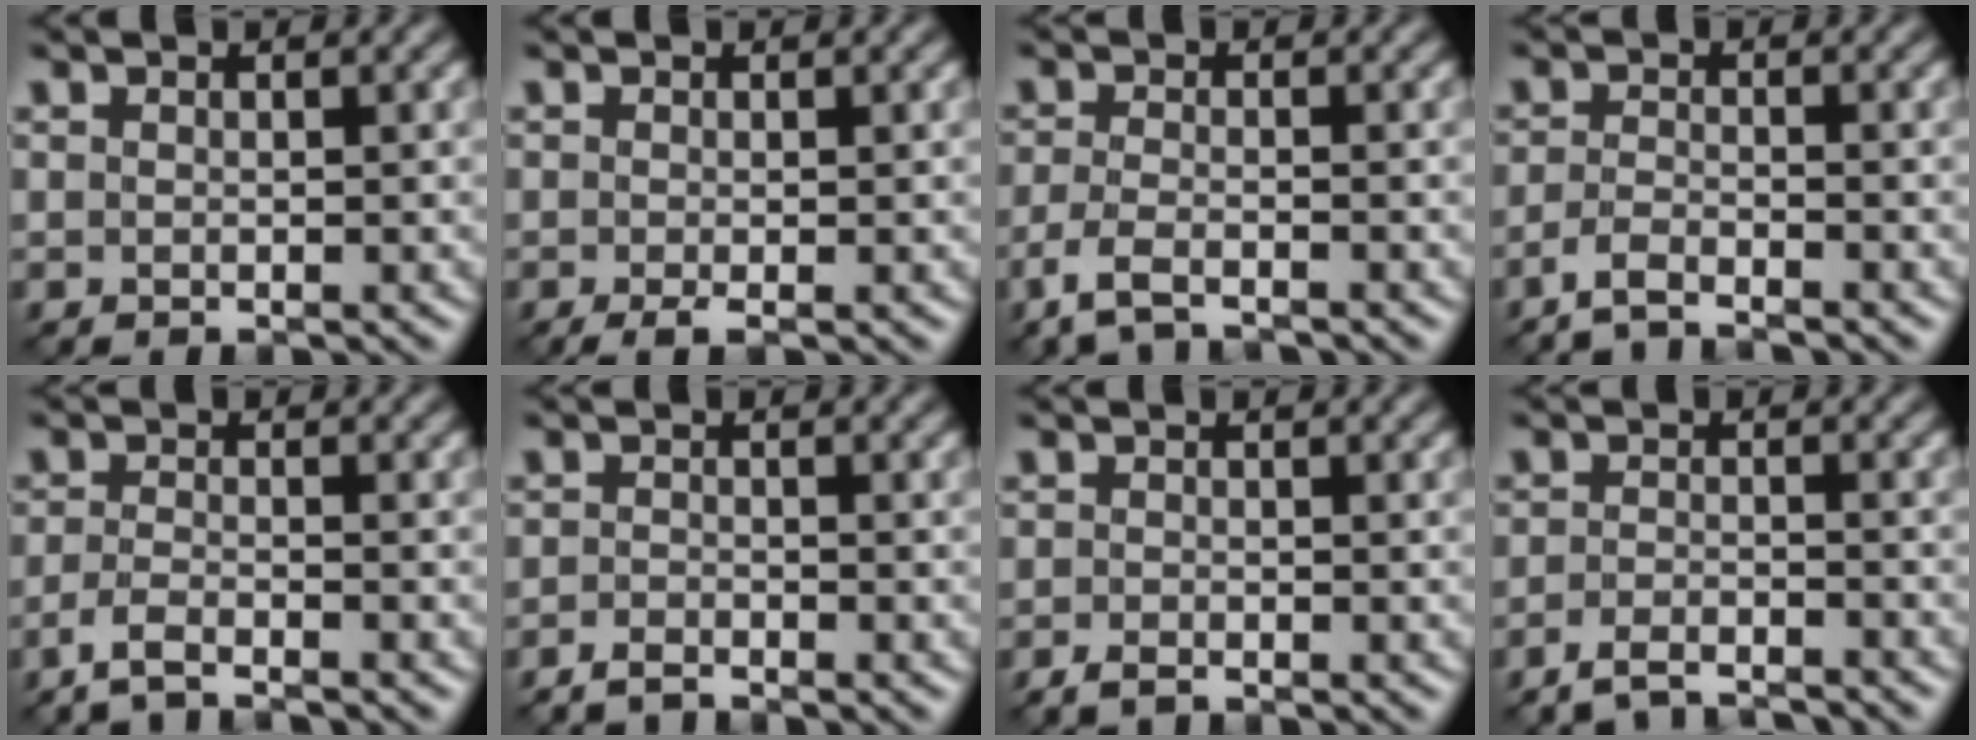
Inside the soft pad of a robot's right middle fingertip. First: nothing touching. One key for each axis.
{"total": 1.1, "fx": -0.5, "fy": 0.0, "fz": 1.0, "tx": -0.025, "ty": -0.003, "tz": -0.011}
{"total": 3.1, "fx": -2.5, "fy": 0.6, "fz": 1.8, "tx": -0.050, "ty": -0.007, "tz": -0.058}
{"total": 2.2, "fx": -2.0, "fy": 0.0, "fz": 1.0, "tx": -0.023, "ty": 0.003, "tz": -0.048}
{"total": 2.3, "fx": -1.9, "fy": 0.2, "fz": 1.3, "tx": -0.031, "ty": 0.001, "tz": -0.047}
{"total": 1.5, "fx": -1.4, "fy": 0.1, "fz": 0.5, "tx": -0.013, "ty": 0.005, "tz": -0.034}
{"total": 1.3, "fx": -1.0, "fy": 0.3, "fz": 0.7, "tx": -0.019, "ty": 0.002, "tz": -0.024}
{"total": 3.5, "fx": -3.3, "fy": 0.5, "fz": 1.2, "tx": -0.027, "ty": -0.002, "tz": -0.064}